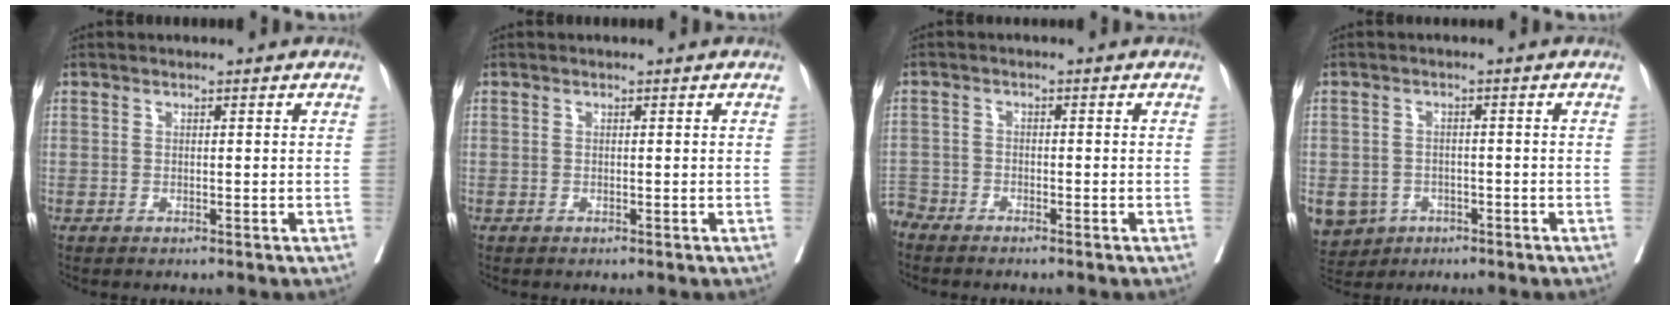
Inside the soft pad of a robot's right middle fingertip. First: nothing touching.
{"total": 0.0}
{"total": 3.3, "force": [-3.2, 0.8, -0.1], "torque": [0.002, -0.007, -0.064]}
{"total": 8.4, "force": [-4.2, 6.9, 2.5], "torque": [-0.068, 0.001, -0.058]}